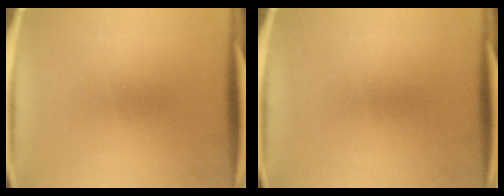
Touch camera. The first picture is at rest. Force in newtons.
{"total": 0.0}